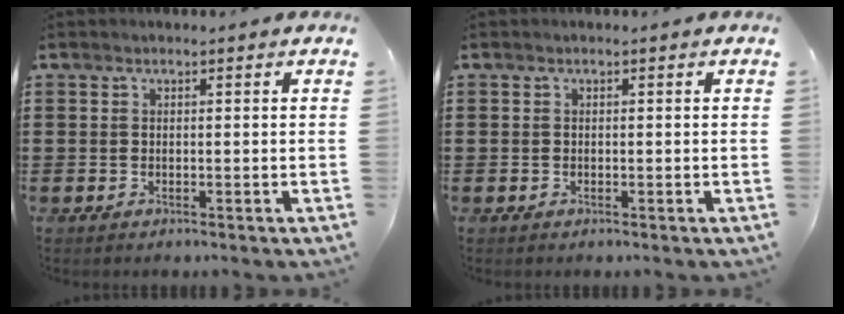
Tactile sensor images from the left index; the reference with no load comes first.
{"total": 0.0}